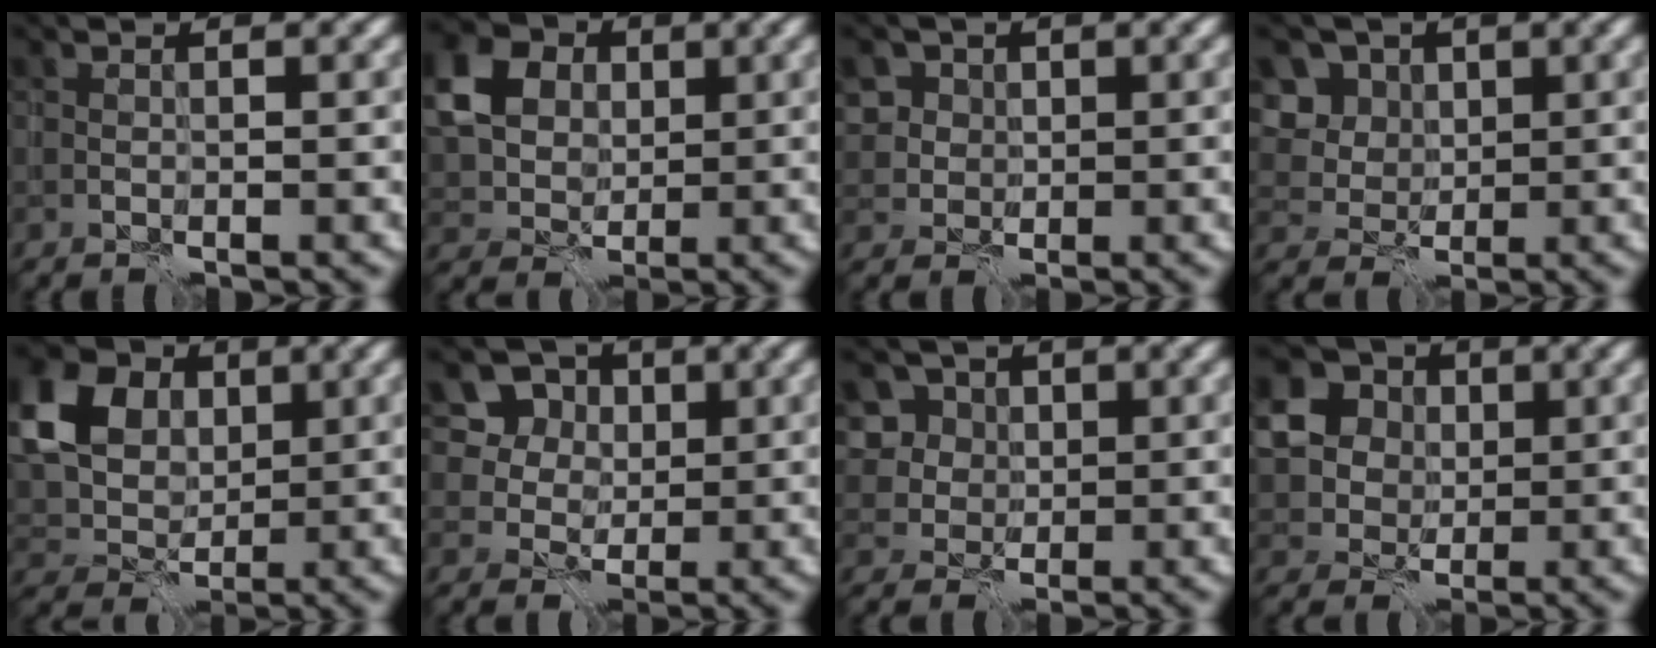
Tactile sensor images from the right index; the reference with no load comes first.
{"total": 7.4, "force": [2.0, 5.9, 4.0], "torque": [-0.103, 0.017, 0.028]}
{"total": 4.5, "force": [1.8, 3.9, 1.3], "torque": [-0.032, 0.006, 0.034]}
{"total": 8.0, "force": [3.5, 6.4, 3.2], "torque": [-0.066, 0.018, 0.049]}
{"total": 10.6, "force": [3.5, 8.3, 5.7], "torque": [-0.129, 0.032, 0.048]}
{"total": 7.7, "force": [3.4, 6.2, 2.9], "torque": [-0.056, 0.000, 0.047]}
{"total": 8.2, "force": [3.1, 6.9, 3.1], "torque": [-0.067, 0.022, 0.037]}
{"total": 9.6, "force": [2.6, 8.2, 4.3], "torque": [-0.097, 0.020, 0.035]}